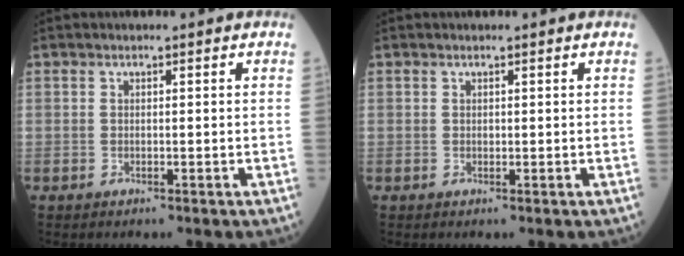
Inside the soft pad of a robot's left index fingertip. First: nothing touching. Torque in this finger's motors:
{"motor_torque": [0.30, -0.22, -0.02, -0.01]}